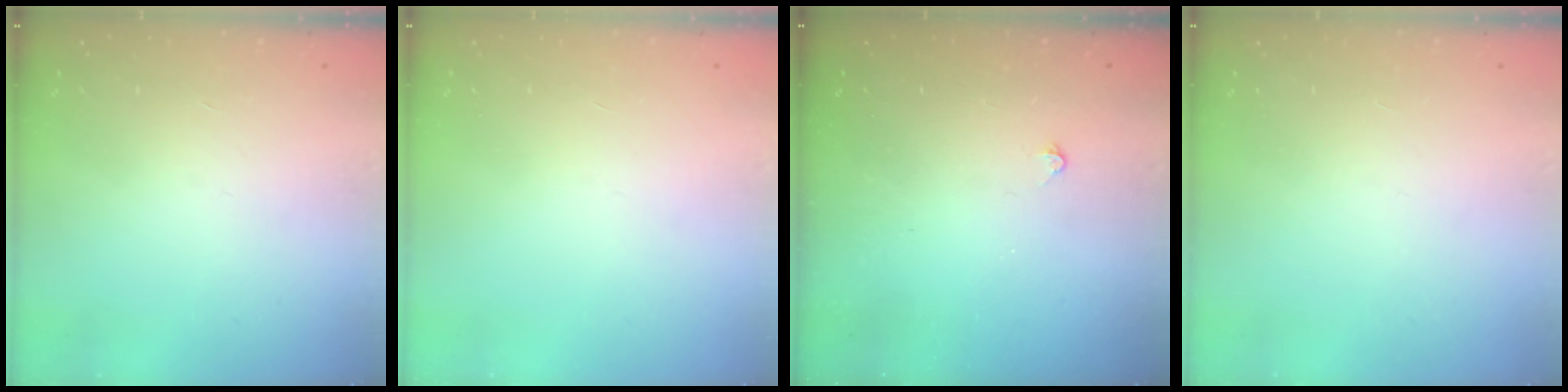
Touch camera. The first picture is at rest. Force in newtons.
{"total": 0.0}
{"total": 2.4, "press": 2.4, "slide": 0.5}
{"total": 0.0}